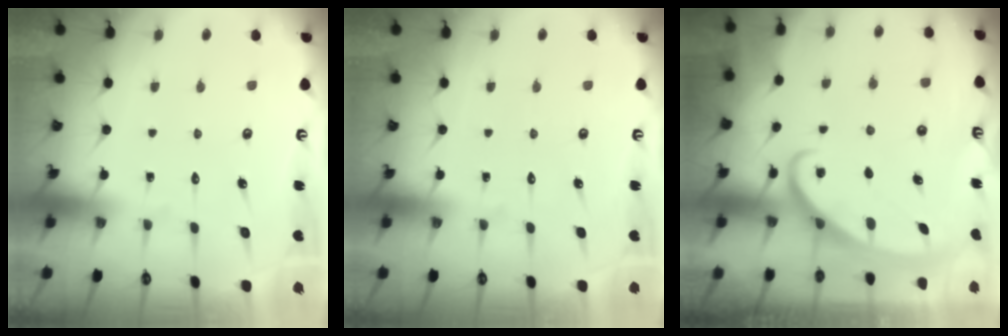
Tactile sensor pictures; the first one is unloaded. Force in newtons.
{"total": 0.0}
{"total": 2.6, "press": 2.5, "slide": 0.4}